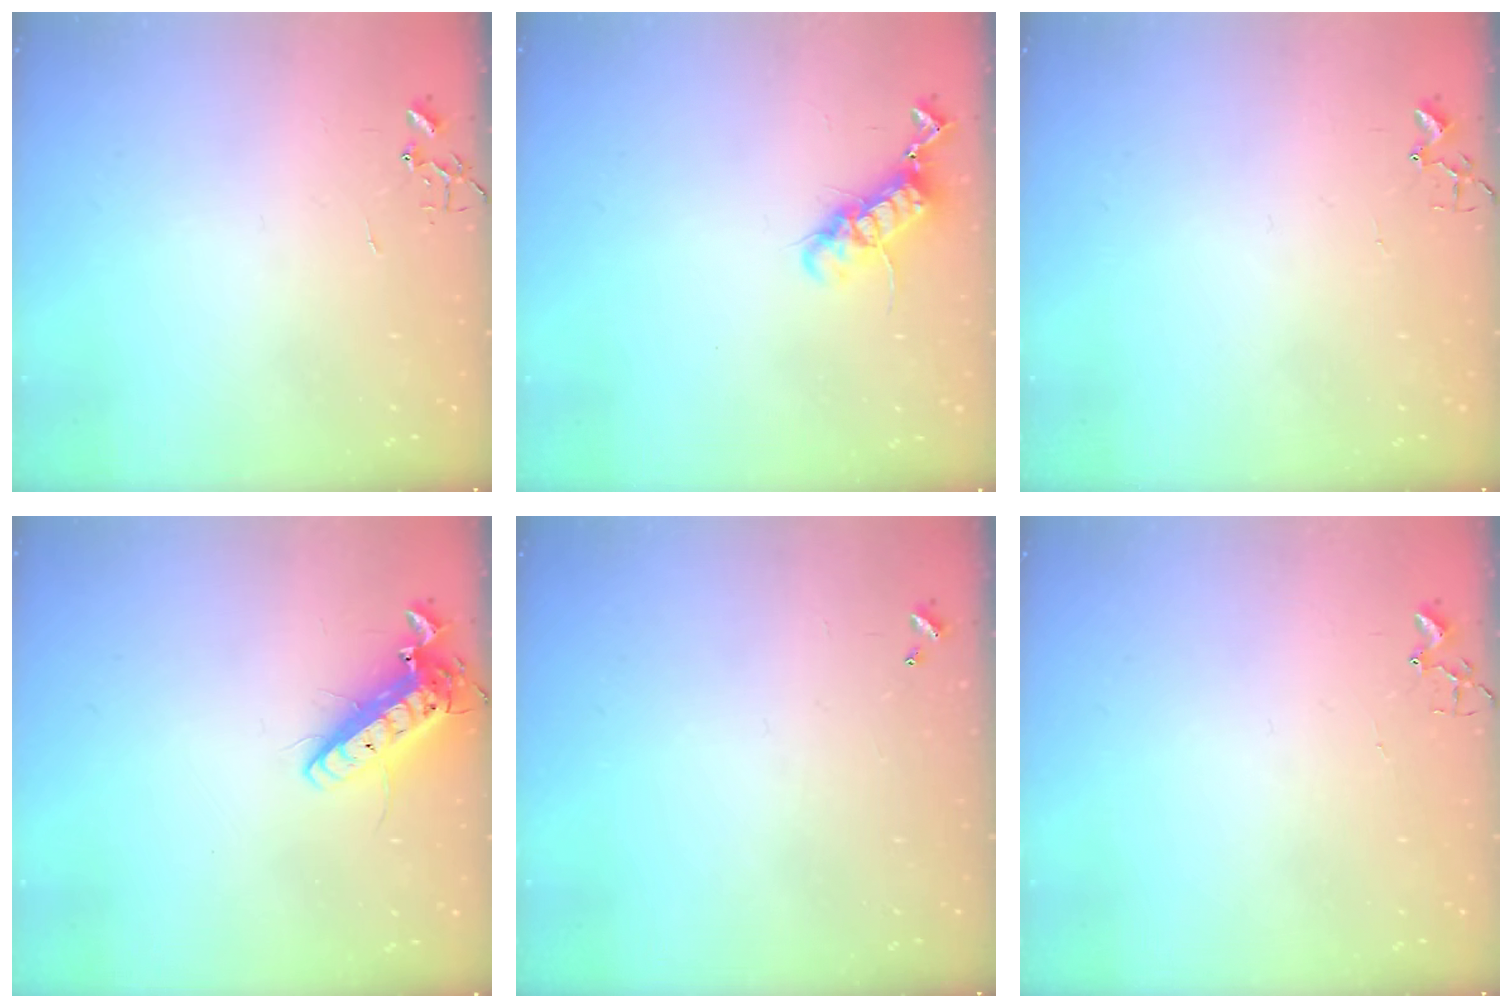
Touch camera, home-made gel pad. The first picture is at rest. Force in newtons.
{"total": 11.8, "press": 11.8, "slide": 1.2}
{"total": 3.0, "press": 2.9, "slide": 0.4}
{"total": 14.4, "press": 14.1, "slide": 2.7}
{"total": 0.0}
{"total": 1.8, "press": 1.8, "slide": 0.2}